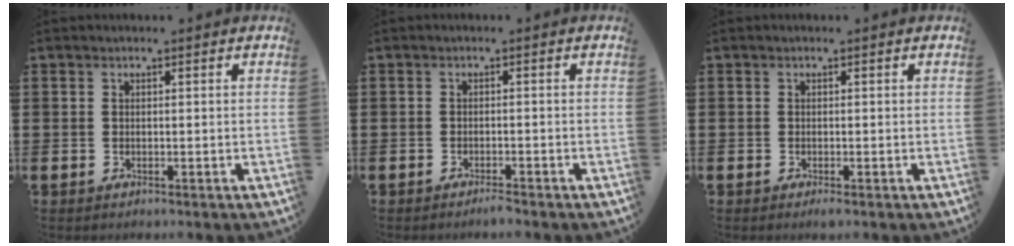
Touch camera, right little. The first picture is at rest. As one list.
[{"total": 1.1, "force": [-1.0, -0.1, 0.4], "torque": [-0.007, -0.001, -0.019]}, {"total": 0.6, "force": [-0.2, 0.1, 0.5], "torque": [-0.010, -0.002, -0.003]}]